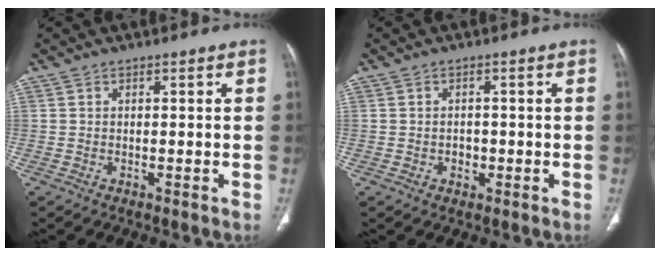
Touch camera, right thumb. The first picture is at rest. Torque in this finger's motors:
{"motor_torque": [-0.10, 0.16, 0.09, 0.37, 0.02]}